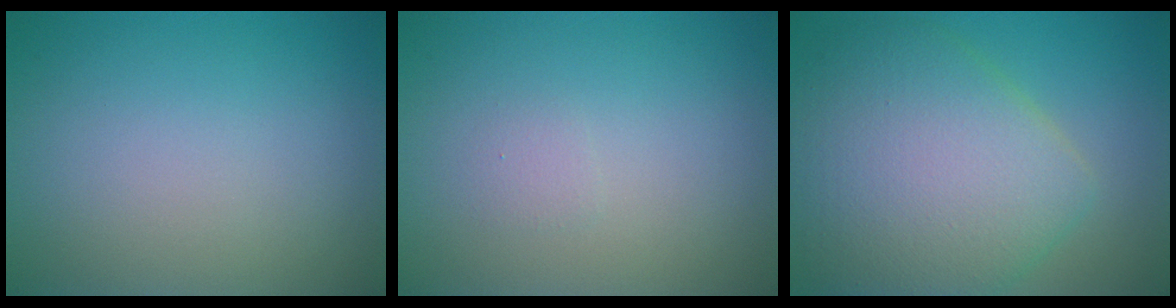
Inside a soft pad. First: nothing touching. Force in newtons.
{"total": 0.6, "press": 0.6, "slide": 0.1}
{"total": 9.7, "press": 9.7, "slide": 0.4}